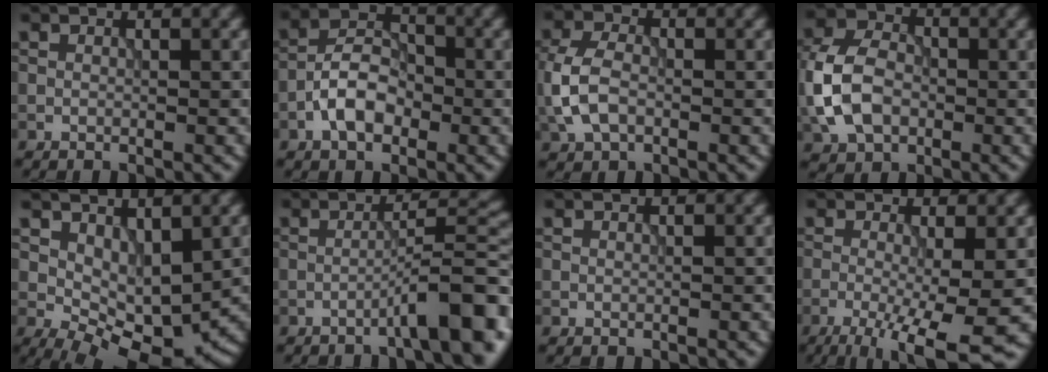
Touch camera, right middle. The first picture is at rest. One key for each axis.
{"total": 4.7, "fx": -1.9, "fy": 2.9, "fz": 3.3, "tx": -0.056, "ty": 0.013, "tz": -0.041}
{"total": 4.1, "fx": -1.0, "fy": 2.7, "fz": 2.8, "tx": -0.069, "ty": 0.003, "tz": -0.027}
{"total": 6.8, "fx": -1.4, "fy": 5.0, "fz": 4.5, "tx": -0.097, "ty": 0.010, "tz": -0.037}
{"total": 6.4, "fx": 0.7, "fy": 3.4, "fz": 5.3, "tx": -0.088, "ty": -0.009, "tz": 0.018}
{"total": 7.0, "fx": -3.9, "fy": 0.9, "fz": 5.7, "tx": -0.077, "ty": 0.025, "tz": -0.064}
{"total": 0.0}
{"total": 8.3, "fx": -3.2, "fy": 1.9, "fz": 7.4, "tx": -0.119, "ty": -0.012, "tz": -0.048}